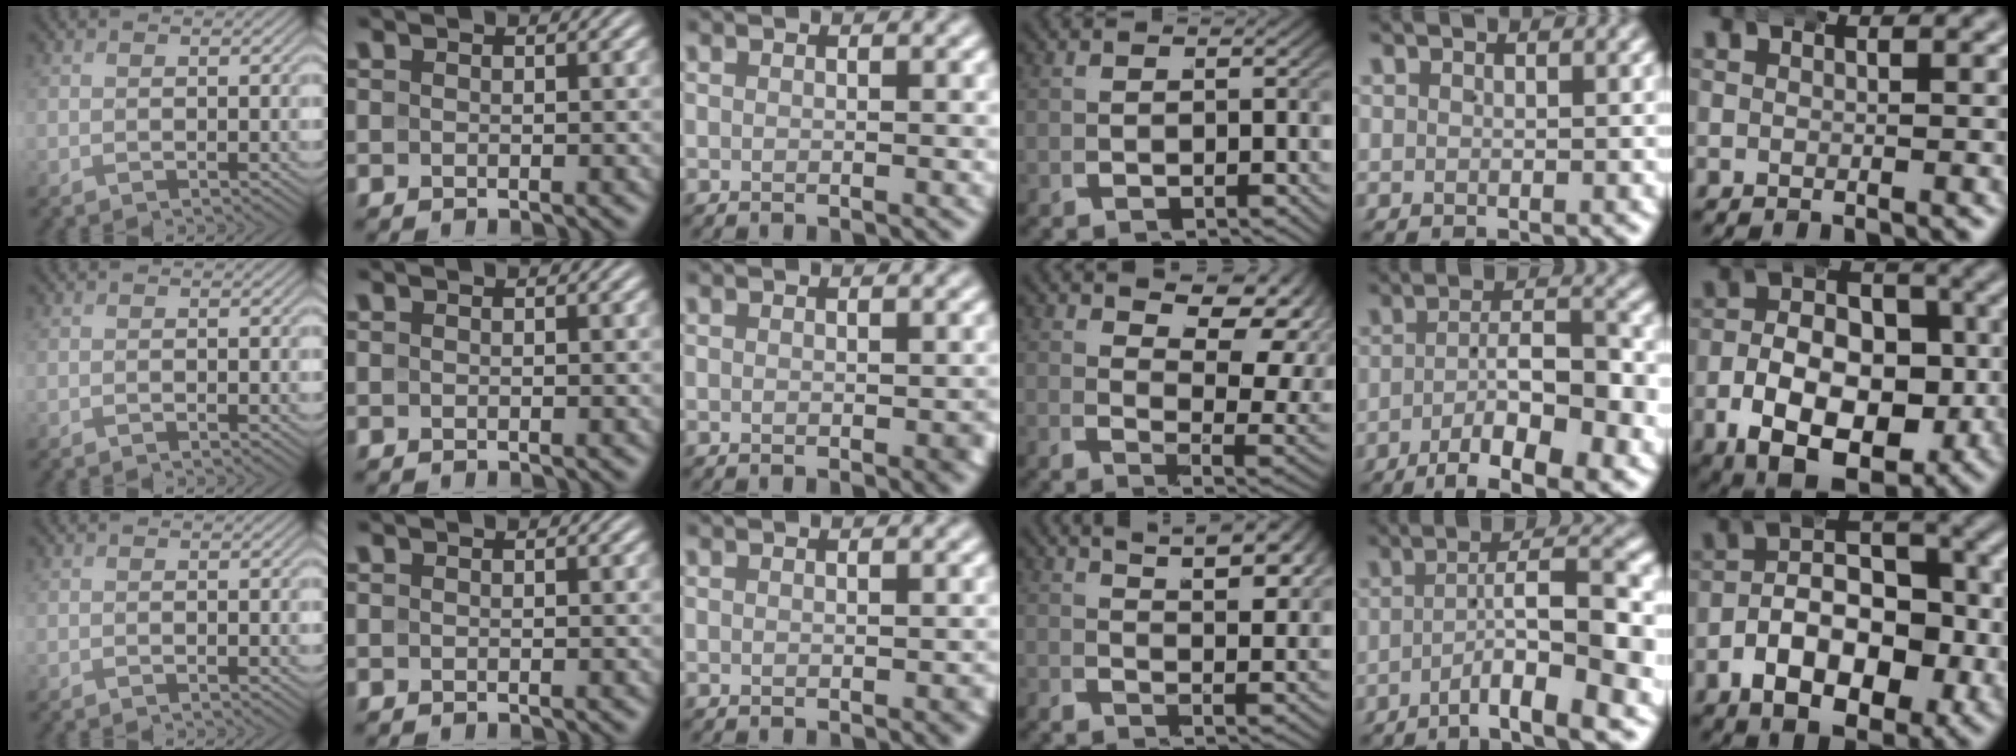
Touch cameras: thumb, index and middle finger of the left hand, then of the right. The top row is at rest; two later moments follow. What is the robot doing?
{"motion": "wrap", "object": "arm wrap"}